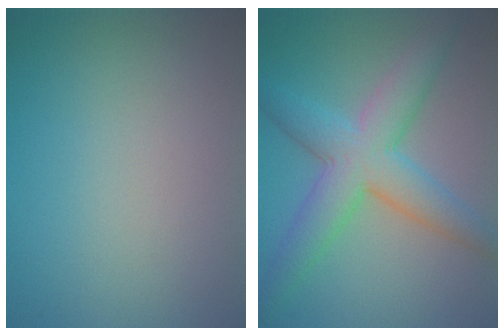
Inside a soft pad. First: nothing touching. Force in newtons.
{"total": 6.7, "press": 6.7, "slide": 0.2}